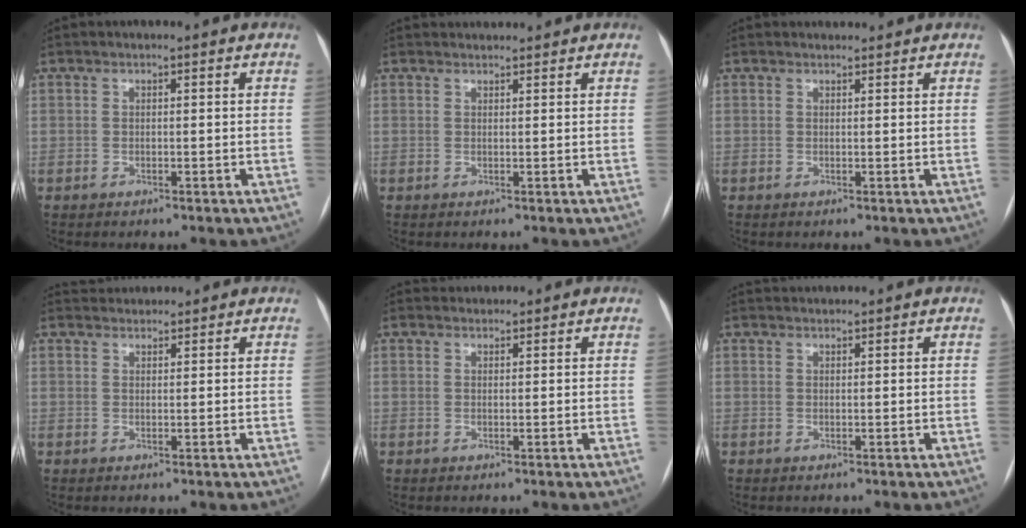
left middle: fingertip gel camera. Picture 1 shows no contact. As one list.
[{"total": 2.1, "force": [2.1, 0.3, 0.0], "torque": [-0.005, 0.021, 0.034]}, {"total": 1.3, "force": [1.3, 0.3, 0.0], "torque": [-0.008, 0.012, 0.022]}, {"total": 2.9, "force": [2.9, 0.6, -0.1], "torque": [-0.001, 0.027, 0.051]}, {"total": 1.4, "force": [1.4, 0.3, -0.4], "torque": [-0.001, 0.014, 0.025]}, {"total": 1.9, "force": [1.9, 0.0, -0.1], "torque": [-0.001, 0.022, 0.038]}]